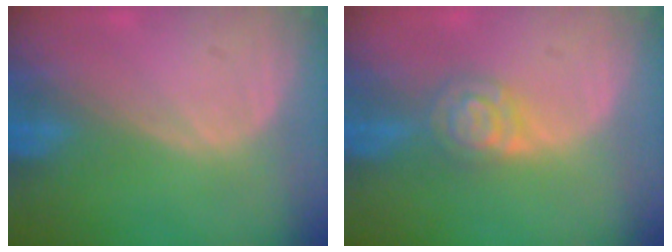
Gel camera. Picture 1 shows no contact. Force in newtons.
{"total": 4.6, "press": 4.2, "slide": 2.1}